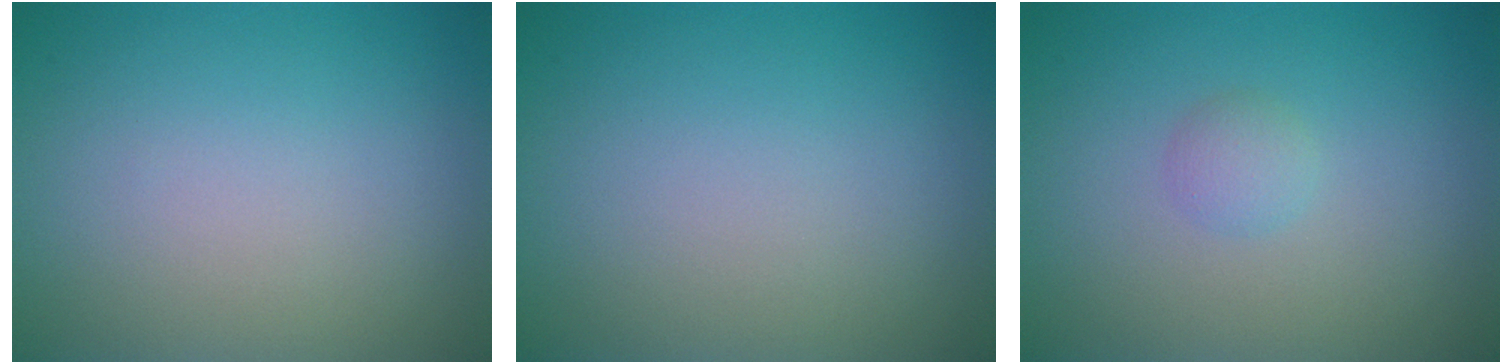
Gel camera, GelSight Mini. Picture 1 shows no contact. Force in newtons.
{"total": 0.0}
{"total": 1.2, "press": 1.2, "slide": 0.1}